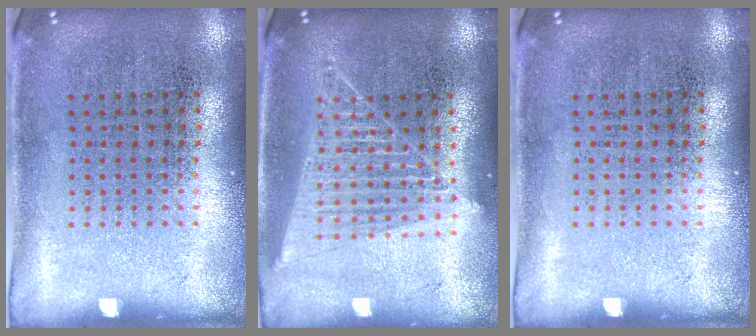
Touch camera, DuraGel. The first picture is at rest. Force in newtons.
{"total": 1.5, "press": 1.4, "slide": 0.5}
{"total": 0.0}